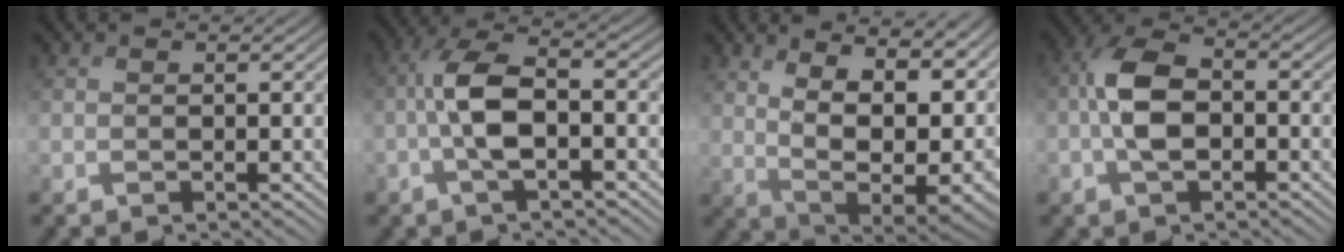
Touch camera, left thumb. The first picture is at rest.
{"total": 7.1, "force": [-1.5, 2.5, 6.5], "torque": [-0.132, 0.015, -0.039]}
{"total": 16.5, "force": [5.6, 9.0, 12.6], "torque": [-0.201, 0.001, 0.106]}
{"total": 6.7, "force": [-1.3, 3.6, 5.5], "torque": [-0.118, 0.012, -0.035]}